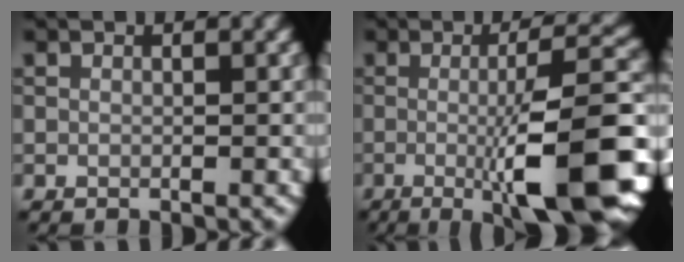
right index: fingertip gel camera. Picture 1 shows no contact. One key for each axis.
{"total": 13.0, "fx": -2.6, "fy": 2.7, "fz": 12.5, "tx": -0.158, "ty": 0.008, "tz": -0.043}